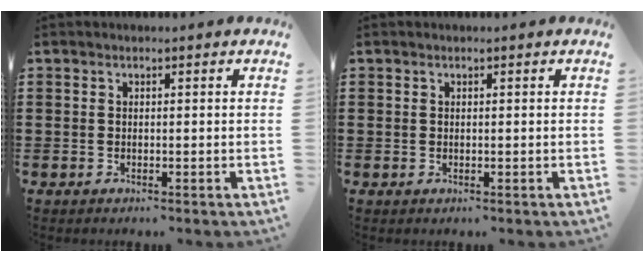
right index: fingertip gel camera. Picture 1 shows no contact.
{"total": 0.0}